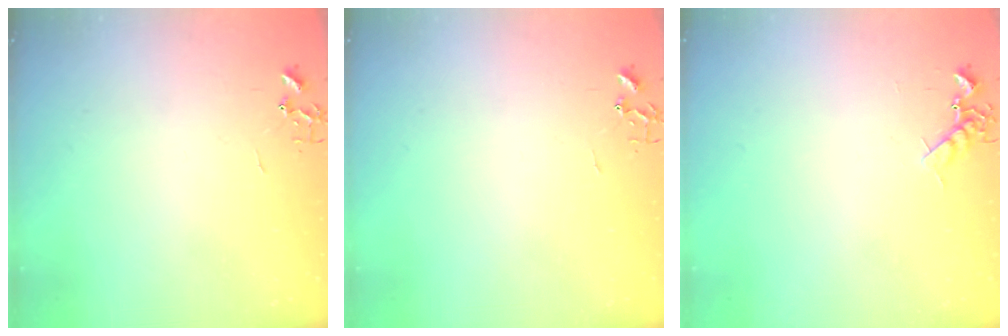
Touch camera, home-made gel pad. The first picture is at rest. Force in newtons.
{"total": 0.0}
{"total": 7.8, "press": 7.8, "slide": 0.8}